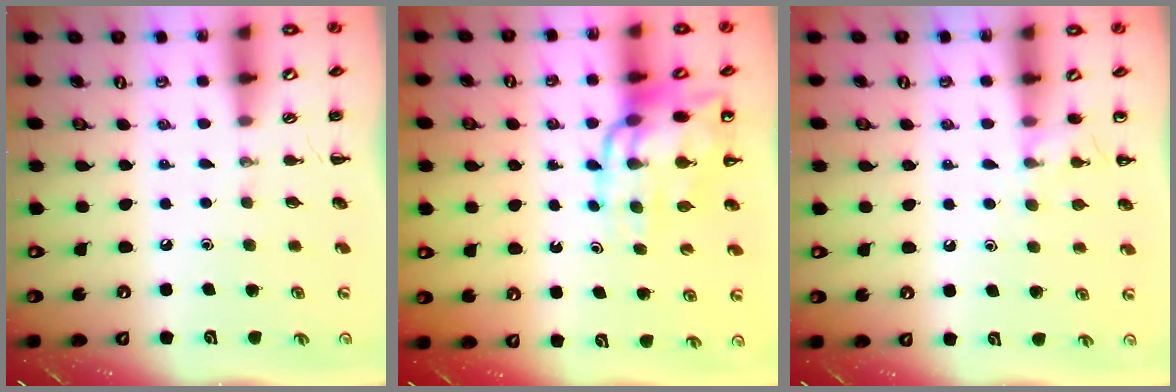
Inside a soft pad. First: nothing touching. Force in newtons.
{"total": 13.2, "press": 12.7, "slide": 3.6}
{"total": 6.5, "press": 6.2, "slide": 2.0}